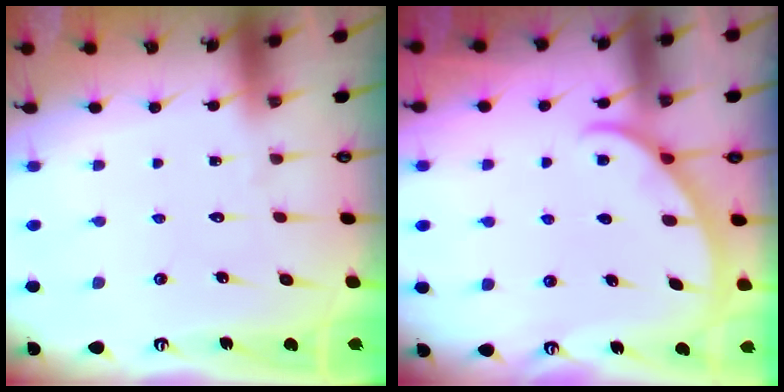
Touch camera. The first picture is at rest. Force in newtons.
{"total": 1.9, "press": 1.9, "slide": 0.2}